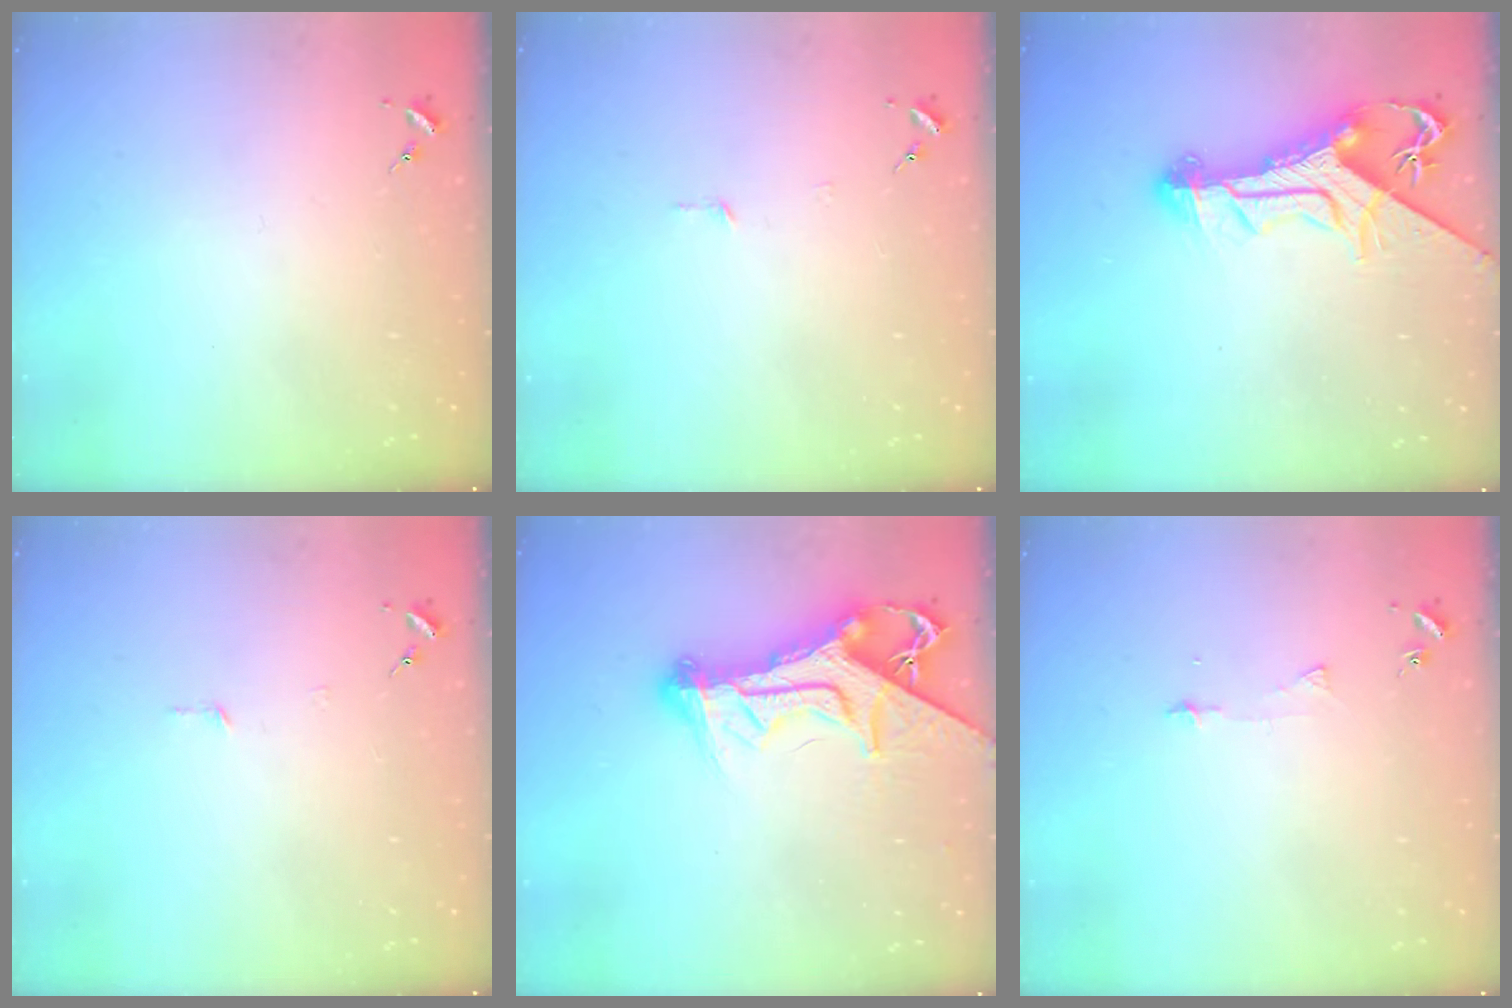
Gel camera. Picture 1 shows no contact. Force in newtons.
{"total": 2.7, "press": 2.7, "slide": 0.2}
{"total": 15.6, "press": 15.5, "slide": 1.4}
{"total": 2.7, "press": 2.7, "slide": 0.2}
{"total": 15.9, "press": 15.8, "slide": 1.8}
{"total": 3.8, "press": 3.8, "slide": 0.3}